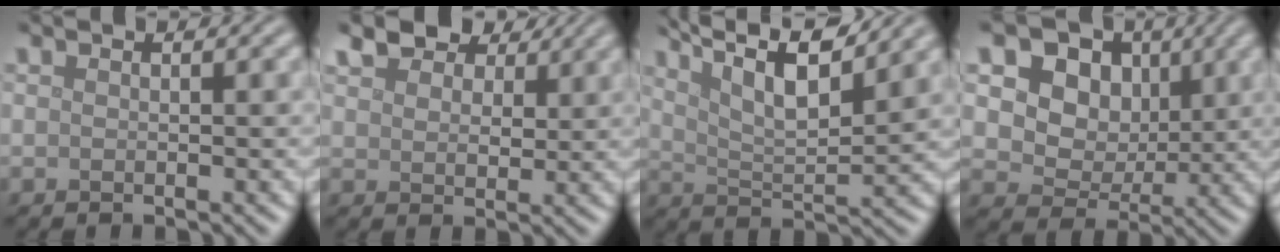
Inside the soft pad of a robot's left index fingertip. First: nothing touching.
{"total": 5.2, "force": [3.8, 2.8, 2.2], "torque": [-0.050, 0.002, 0.064]}
{"total": 11.1, "force": [8.0, 3.1, 7.2], "torque": [-0.117, 0.019, 0.094]}
{"total": 11.5, "force": [4.4, 8.9, 5.9], "torque": [-0.109, 0.021, 0.073]}